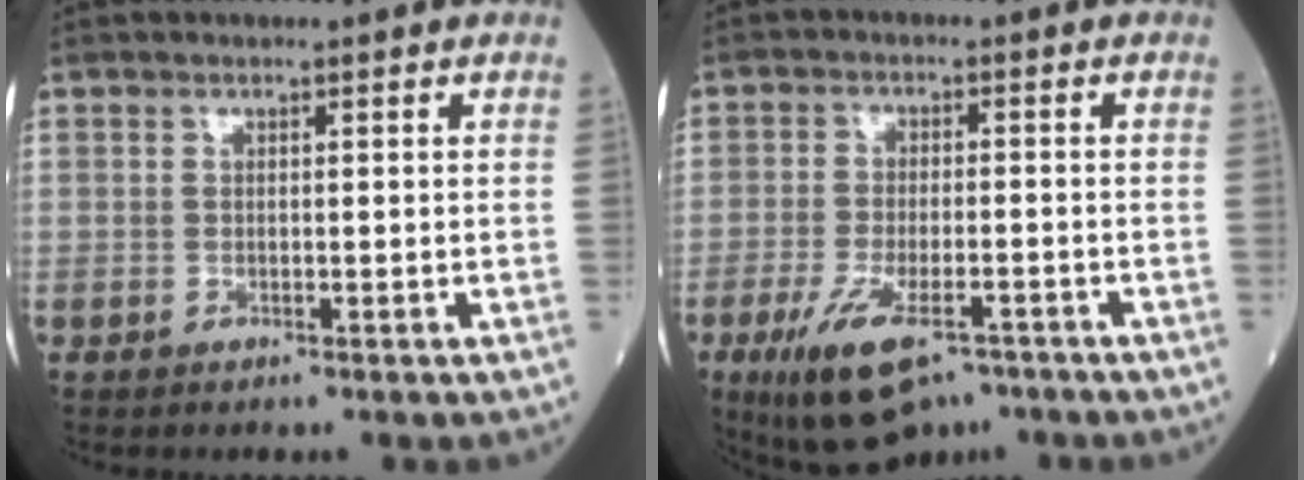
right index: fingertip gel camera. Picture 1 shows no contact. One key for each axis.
{"total": 10.8, "fx": -6.6, "fy": 3.8, "fz": 7.6, "tx": -0.142, "ty": -0.017, "tz": -0.107}